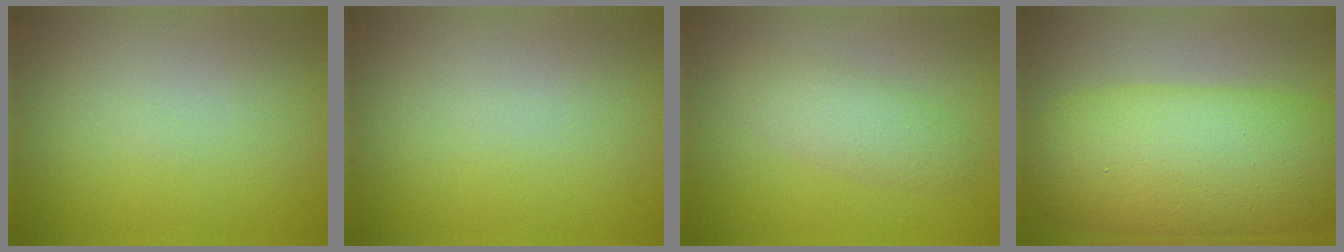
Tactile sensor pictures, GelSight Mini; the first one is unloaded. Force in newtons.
{"total": 0.0}
{"total": 2.6, "press": 2.6, "slide": 0.0}
{"total": 12.0, "press": 12.0, "slide": 0.2}